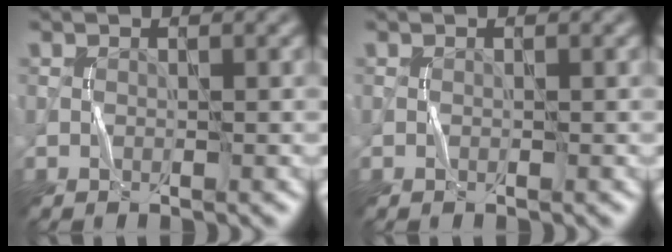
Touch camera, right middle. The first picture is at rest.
{"total": 0.0}